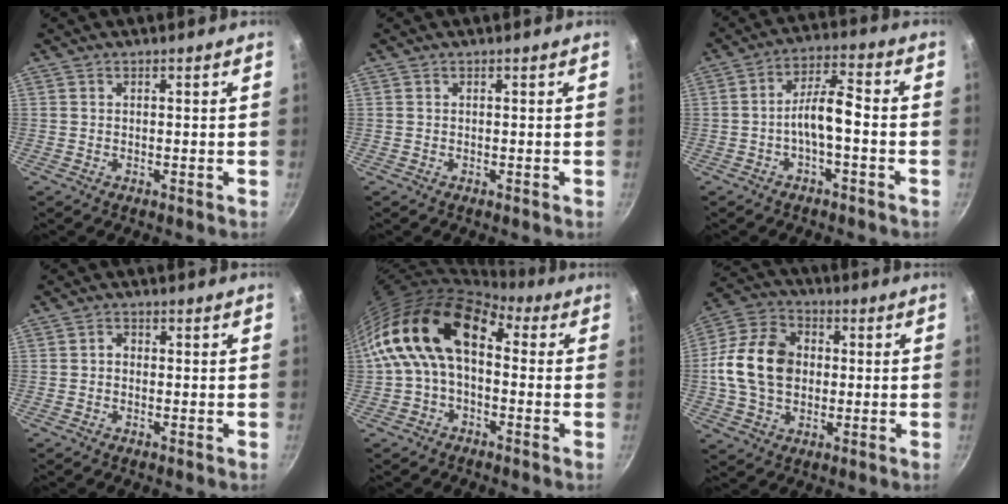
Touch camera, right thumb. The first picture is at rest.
{"total": 0.0}
{"total": 7.2, "force": [-2.1, 2.4, 6.4], "torque": [-0.115, 0.039, -0.041]}
{"total": 1.6, "force": [-0.3, 1.3, 0.9], "torque": [-0.012, 0.008, -0.007]}
{"total": 17.6, "force": [1.7, 10.9, 13.8], "torque": [-0.232, 0.040, 0.009]}
{"total": 15.4, "force": [0.3, 11.5, 10.2], "torque": [-0.167, 0.022, -0.007]}